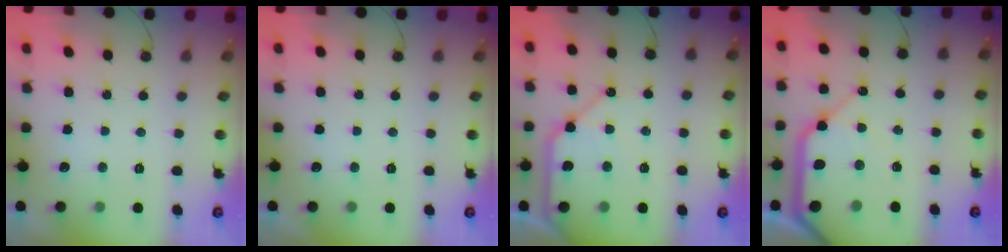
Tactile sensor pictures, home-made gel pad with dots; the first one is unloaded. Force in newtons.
{"total": 0.0}
{"total": 10.4, "press": 10.4, "slide": 1.2}
{"total": 18.4, "press": 18.2, "slide": 2.5}